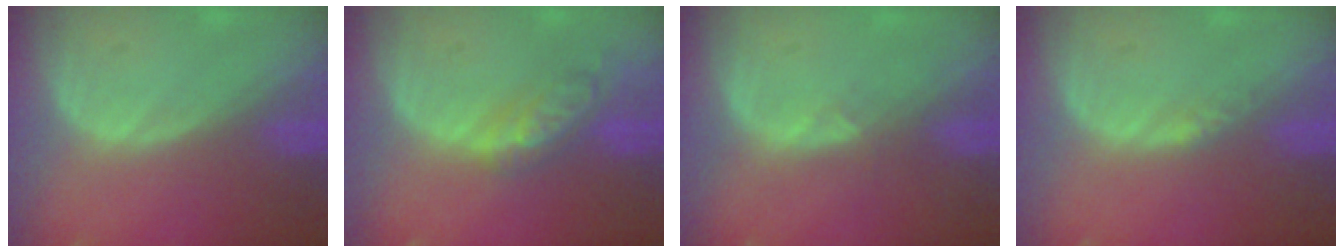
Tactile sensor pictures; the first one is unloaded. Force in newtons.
{"total": 5.9, "press": 5.1, "slide": 2.9}
{"total": 0.9, "press": 0.9, "slide": 0.3}
{"total": 1.0, "press": 0.8, "slide": 0.6}